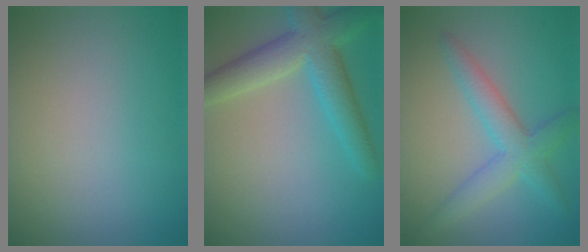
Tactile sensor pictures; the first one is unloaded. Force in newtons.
{"total": 5.5, "press": 5.5, "slide": 0.3}
{"total": 3.9, "press": 3.9, "slide": 0.2}